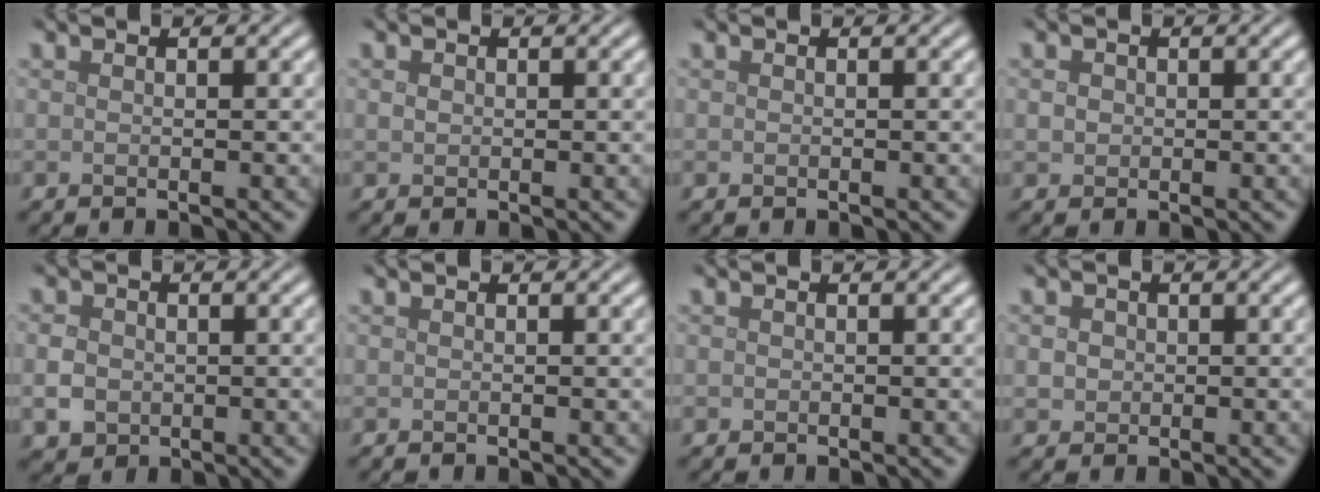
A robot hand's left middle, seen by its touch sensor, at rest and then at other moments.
{"total": 0.7, "force": [0.1, 0.6, 0.3], "torque": [-0.005, -0.001, 0.002]}
{"total": 0.0}
{"total": 0.9, "force": [0.1, 0.9, 0.3], "torque": [-0.002, -0.001, 0.001]}
{"total": 2.5, "force": [-0.4, 2.2, 1.3], "torque": [-0.025, -0.003, -0.009]}
{"total": 0.0}
{"total": 0.0}
{"total": 1.4, "force": [0.2, 1.3, 0.4], "torque": [-0.005, -0.002, 0.005]}